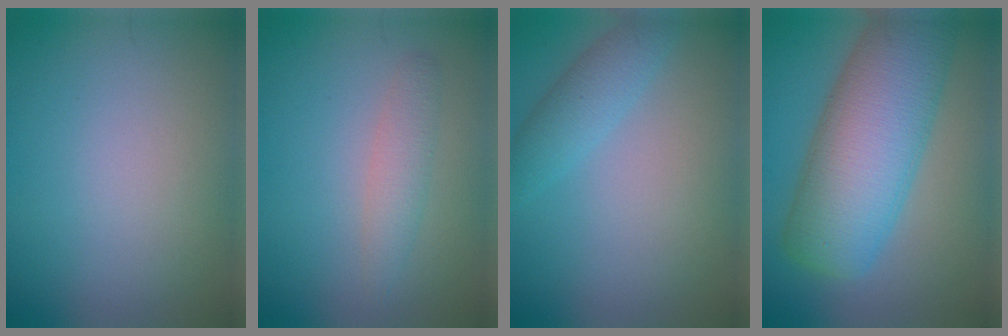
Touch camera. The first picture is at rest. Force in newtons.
{"total": 2.0, "press": 2.0, "slide": 0.1}
{"total": 2.7, "press": 2.7, "slide": 0.1}
{"total": 11.6, "press": 11.6, "slide": 0.4}